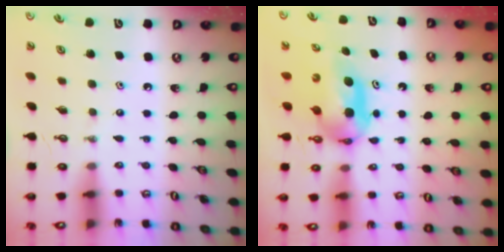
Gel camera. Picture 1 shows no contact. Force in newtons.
{"total": 7.3, "press": 6.3, "slide": 3.5}